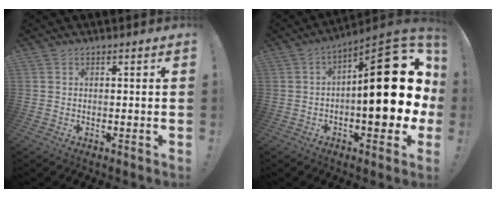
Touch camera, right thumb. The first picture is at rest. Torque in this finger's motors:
{"motor_torque": [1.59, 3.42, 1.70, -1.07, 0.53]}